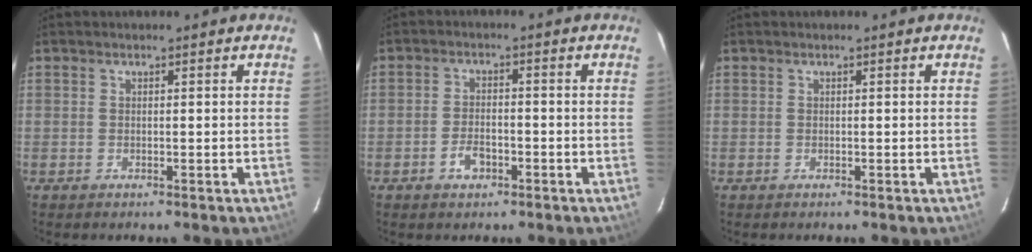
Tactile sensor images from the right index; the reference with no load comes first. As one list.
[{"total": 3.7, "force": [-2.0, 2.1, 2.3], "torque": [-0.048, 0.002, -0.034]}, {"total": 0.0}]